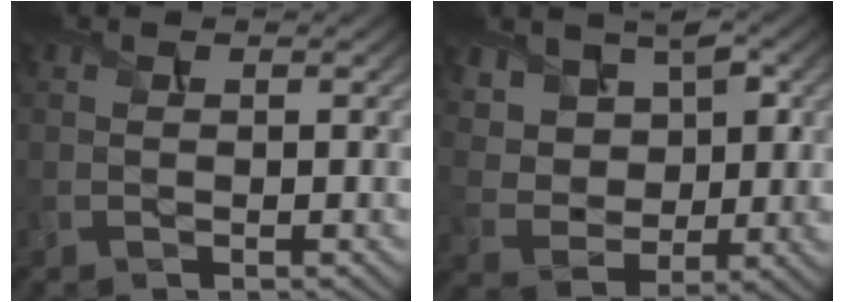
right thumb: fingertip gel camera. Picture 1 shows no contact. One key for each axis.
{"total": 8.3, "fx": 3.7, "fy": 6.1, "fz": 4.2, "tx": -0.121, "ty": -0.007, "tz": 0.089}